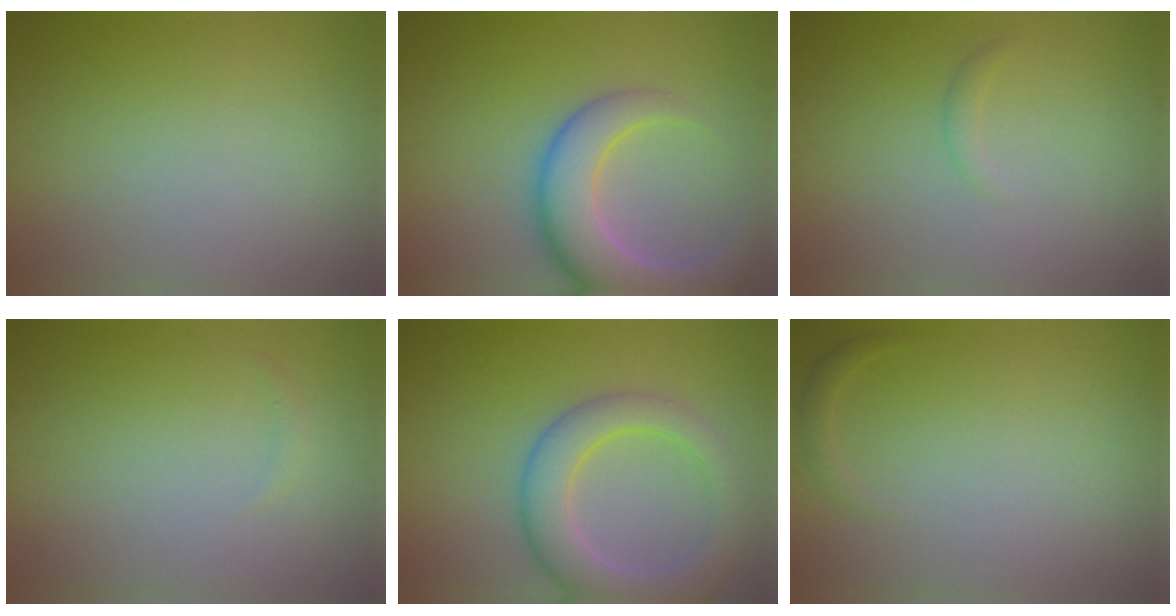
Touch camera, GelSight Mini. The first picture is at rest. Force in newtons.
{"total": 8.4, "press": 8.3, "slide": 0.9}
{"total": 0.8, "press": 0.8, "slide": 0.1}
{"total": 0.5, "press": 0.5, "slide": 0.0}
{"total": 6.3, "press": 6.3, "slide": 0.5}
{"total": 0.8, "press": 0.8, "slide": 0.1}